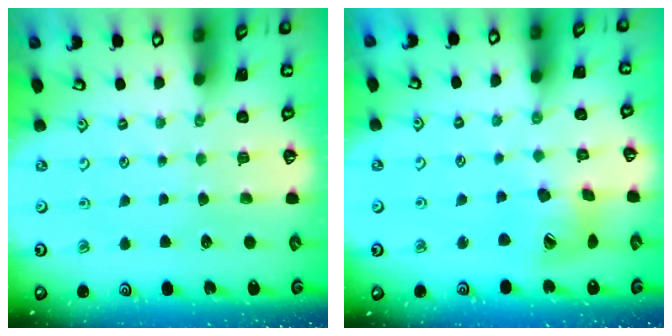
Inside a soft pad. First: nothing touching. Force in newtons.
{"total": 15.3, "press": 15.1, "slide": 2.1}